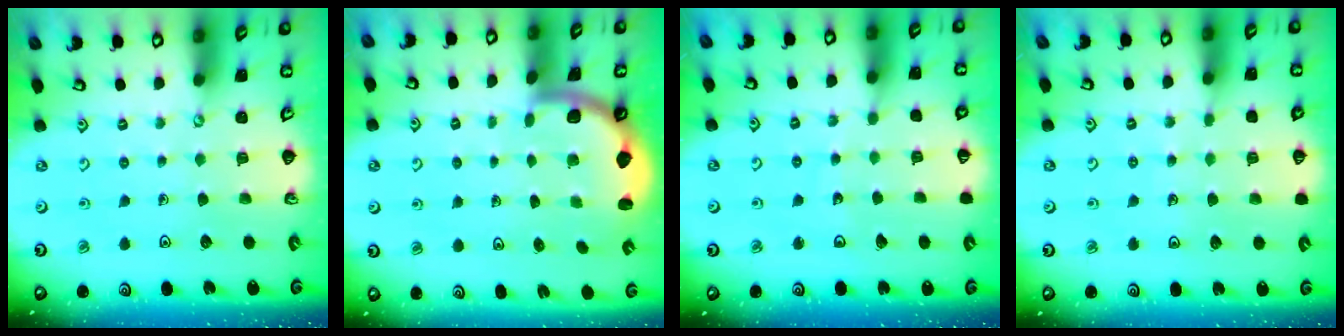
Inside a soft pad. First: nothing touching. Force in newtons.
{"total": 1.8, "press": 1.8, "slide": 0.1}
{"total": 3.1, "press": 3.1, "slide": 0.5}
{"total": 3.5, "press": 3.5, "slide": 0.4}